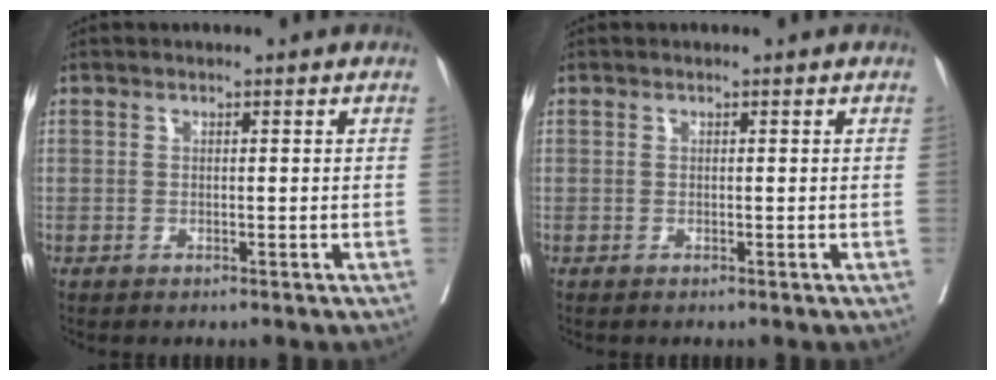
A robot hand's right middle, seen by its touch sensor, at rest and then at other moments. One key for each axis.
{"total": 0.0}